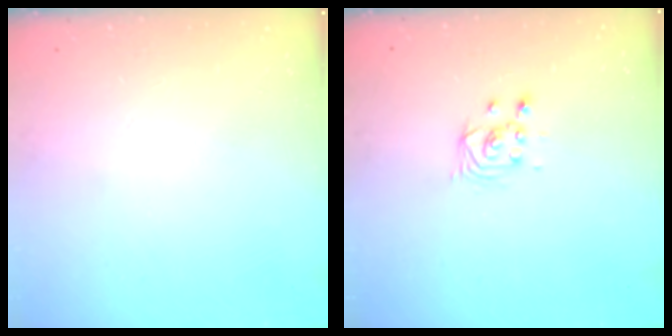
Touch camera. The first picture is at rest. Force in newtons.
{"total": 2.9, "press": 2.9, "slide": 0.1}